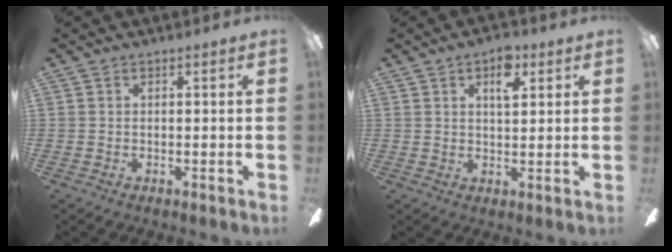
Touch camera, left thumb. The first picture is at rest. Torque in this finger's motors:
{"motor_torque": [-0.02, 0.12, -0.23, 0.34, 0.04]}